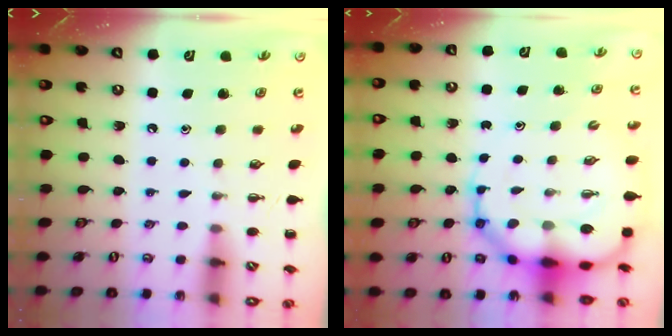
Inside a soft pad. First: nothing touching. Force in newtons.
{"total": 15.5, "press": 15.0, "slide": 4.1}